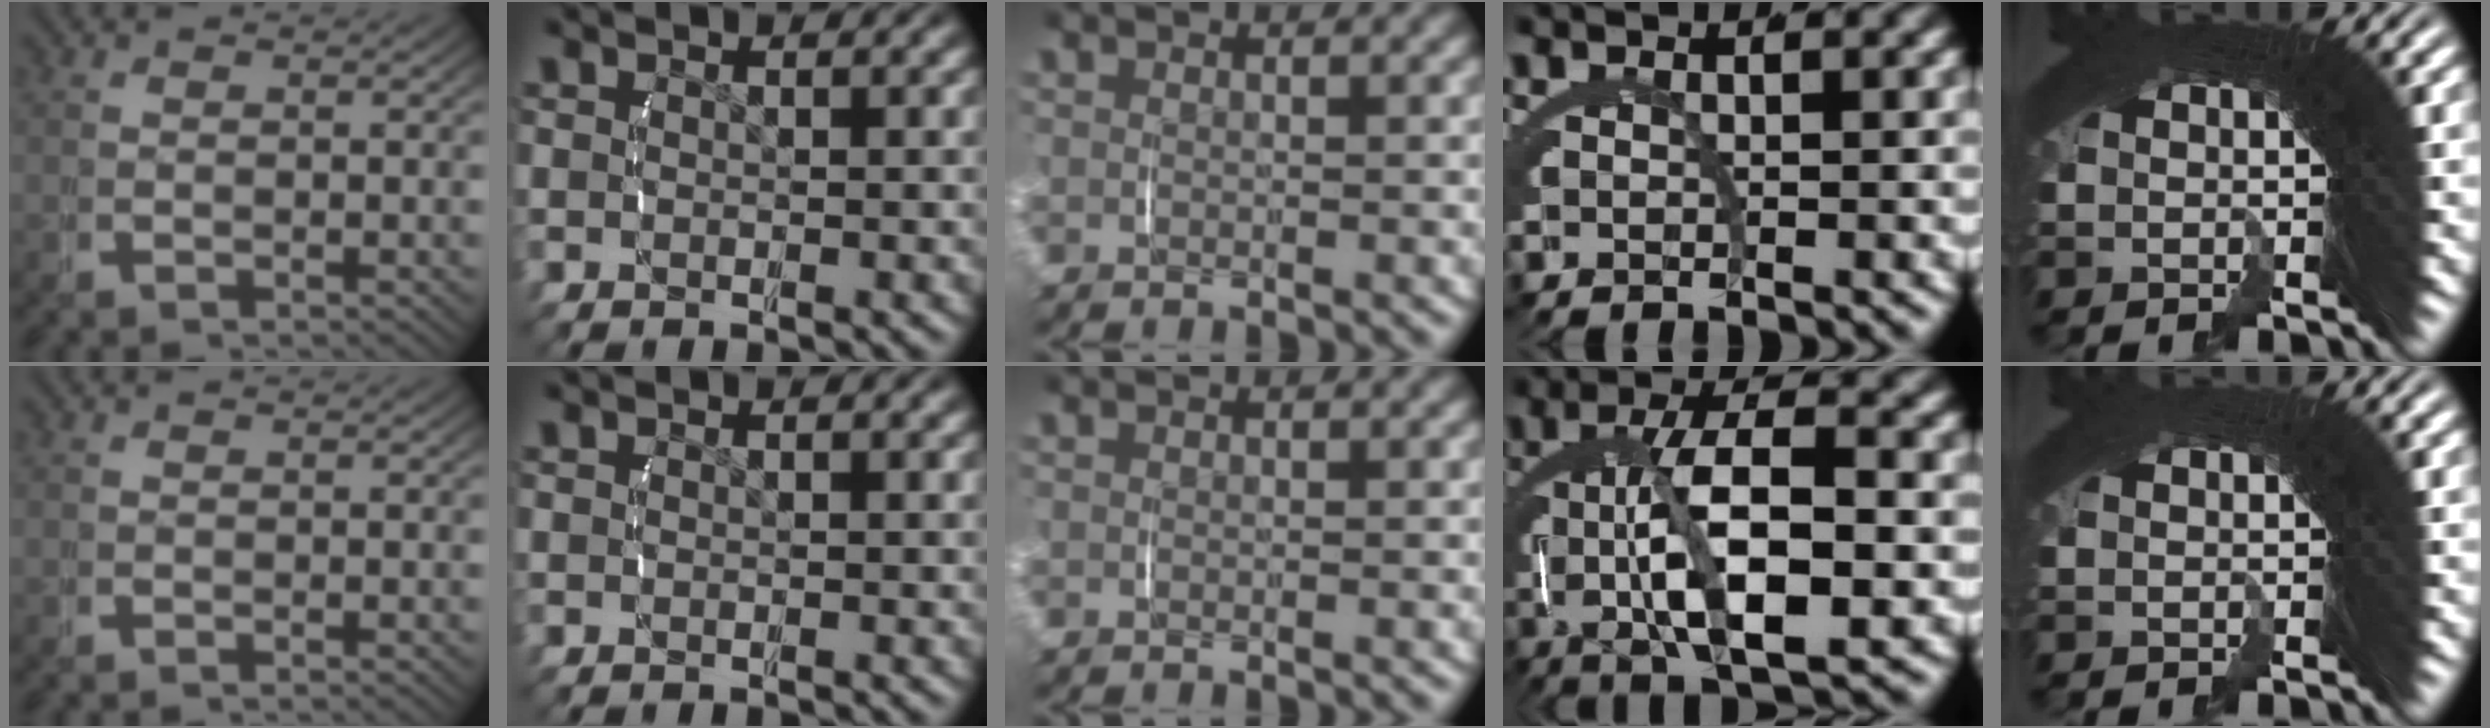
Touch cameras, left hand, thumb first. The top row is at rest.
{"ring": {"total": 8.5, "force": [-0.8, 2.7, 8.0], "torque": [-0.133, -0.002, -0.004]}}